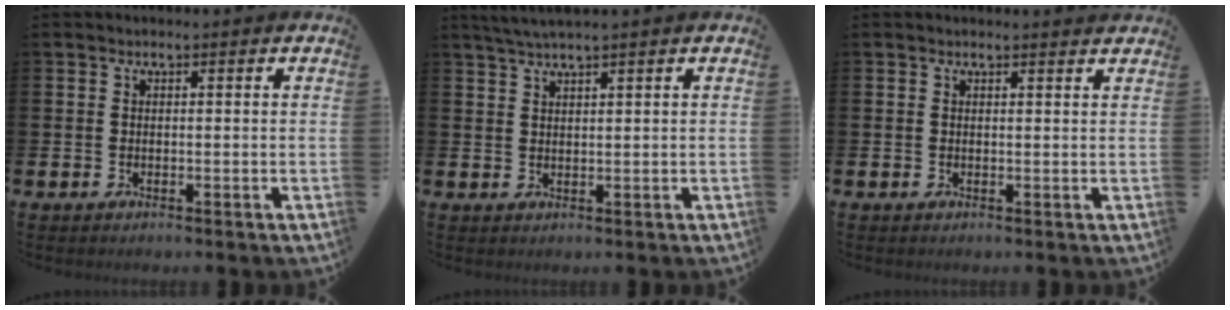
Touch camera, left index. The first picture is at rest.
{"total": 2.4, "force": [2.1, -0.3, 1.1], "torque": [-0.026, -0.001, 0.040]}
{"total": 0.8, "force": [0.8, -0.1, 0.1], "torque": [0.010, -0.006, 0.012]}